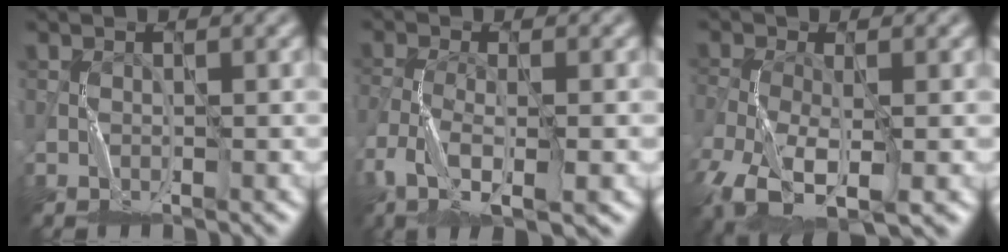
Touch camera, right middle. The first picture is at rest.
{"total": 6.2, "force": [-3.1, 2.0, 5.0], "torque": [-0.106, -0.010, -0.063]}
{"total": 9.1, "force": [-4.8, 4.0, 6.7], "torque": [-0.148, -0.026, -0.093]}